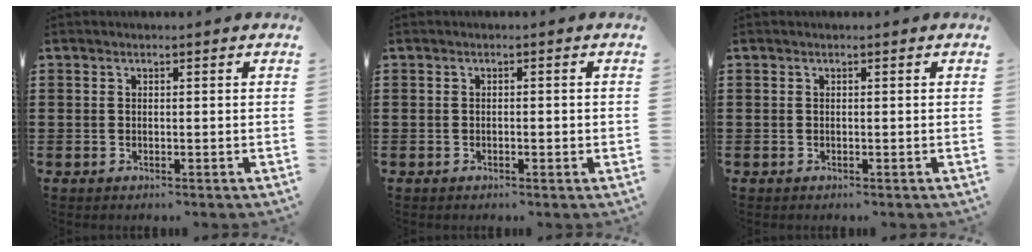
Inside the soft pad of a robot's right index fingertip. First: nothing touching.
{"total": 0.9, "force": [-0.3, 0.2, 0.8], "torque": [-0.015, -0.003, -0.004]}
{"total": 0.0}